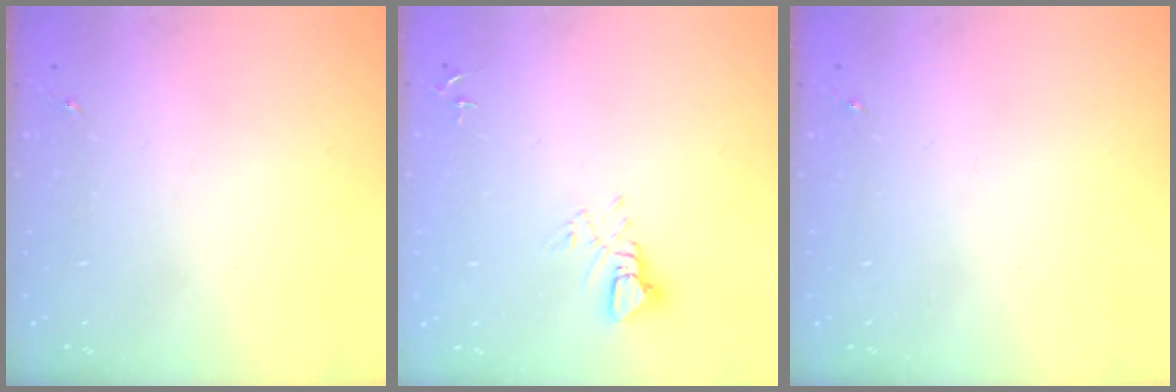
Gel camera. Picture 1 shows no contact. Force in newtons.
{"total": 5.3, "press": 5.3, "slide": 0.3}
{"total": 0.0}